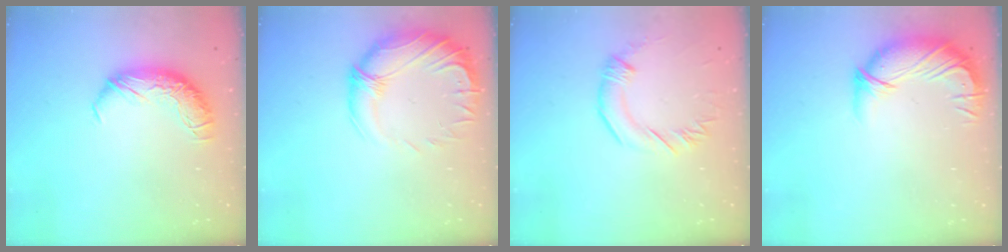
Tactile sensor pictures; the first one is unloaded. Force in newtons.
{"total": 3.0, "press": 1.1, "slide": 2.8}
{"total": 1.5, "press": 1.4, "slide": 0.5}
{"total": 2.9, "press": 0.1, "slide": 2.9}